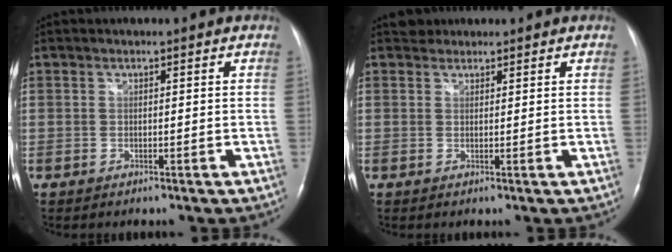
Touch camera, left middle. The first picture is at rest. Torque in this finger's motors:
{"motor_torque": [0.00, 0.02, -0.05, 0.00]}